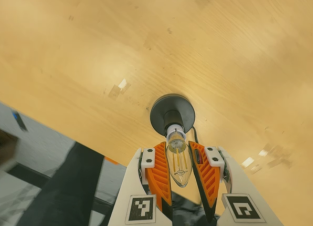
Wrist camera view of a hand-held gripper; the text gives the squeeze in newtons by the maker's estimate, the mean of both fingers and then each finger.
{"total": 9.8, "left": 8.8, "right": 10.7}